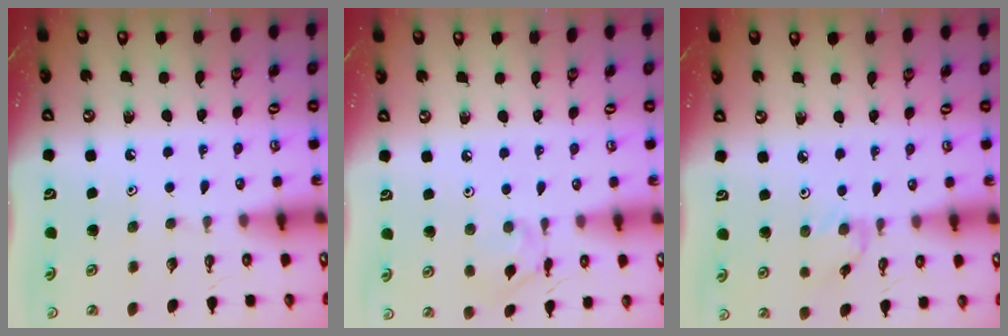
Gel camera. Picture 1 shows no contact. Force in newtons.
{"total": 7.4, "press": 7.4, "slide": 0.4}
{"total": 0.7, "press": 0.7, "slide": 0.2}